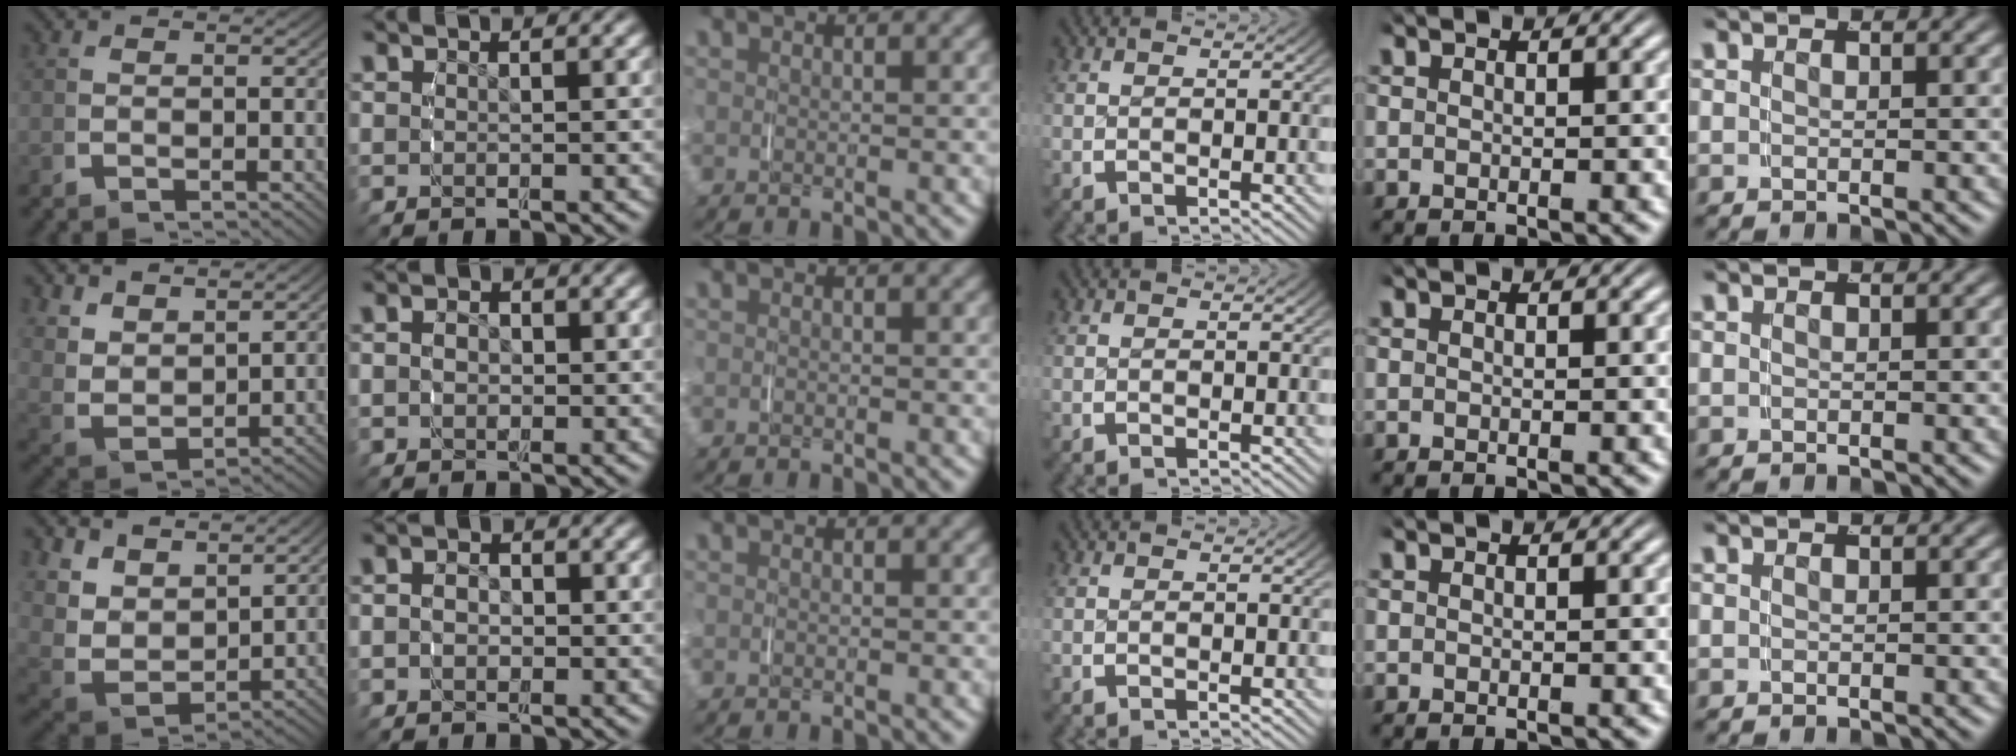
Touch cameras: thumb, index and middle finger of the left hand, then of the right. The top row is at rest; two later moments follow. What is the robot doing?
{"motion": "grasp_and_lifting", "object": "scarf"}